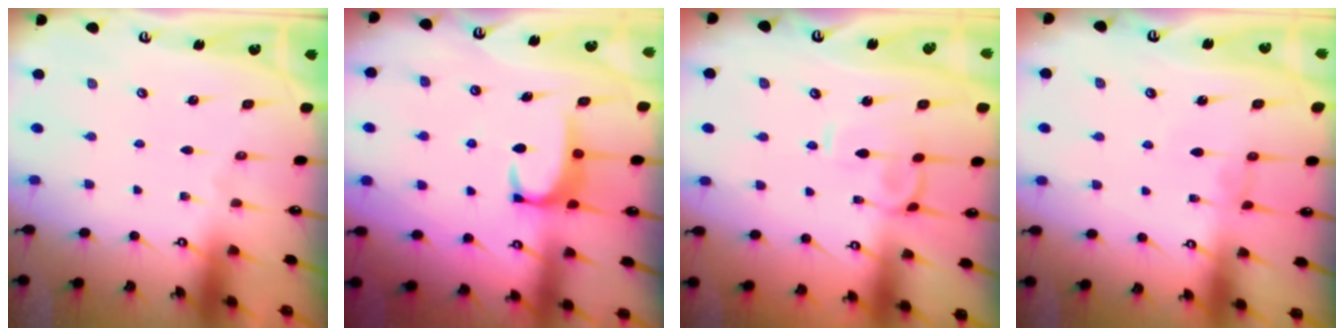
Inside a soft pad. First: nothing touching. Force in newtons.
{"total": 3.0, "press": 2.9, "slide": 0.6}
{"total": 0.7, "press": 0.2, "slide": 0.7}
{"total": 0.6, "press": 0.5, "slide": 0.4}